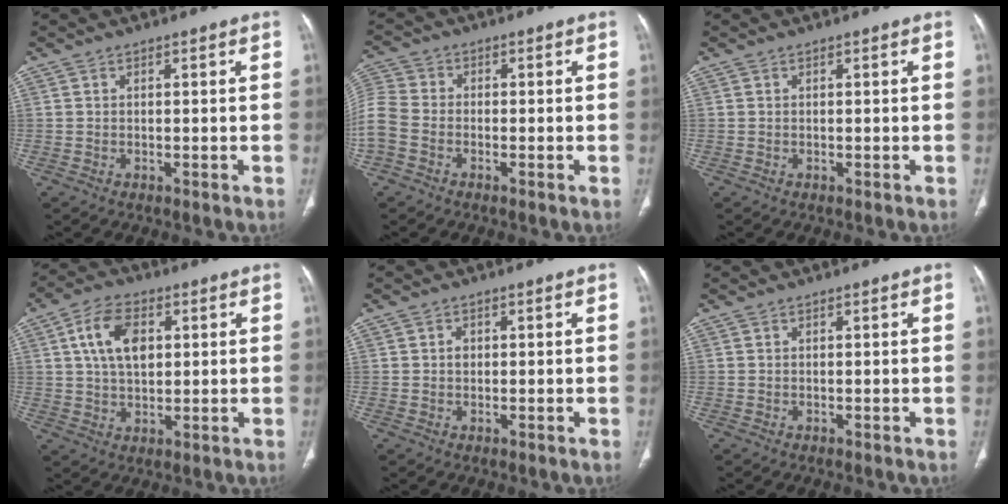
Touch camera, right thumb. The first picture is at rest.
{"total": 8.9, "force": [-2.7, 6.6, 5.3], "torque": [-0.135, 0.014, -0.062]}
{"total": 0.0}
{"total": 9.8, "force": [2.6, 6.0, 7.3], "torque": [-0.121, 0.001, 0.045]}
{"total": 1.3, "force": [0.1, 1.2, 0.6], "torque": [-0.003, 0.003, 0.001]}
{"total": 0.0}